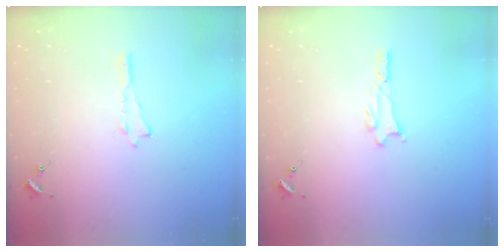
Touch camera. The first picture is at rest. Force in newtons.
{"total": 1.0, "press": 1.0, "slide": 0.1}